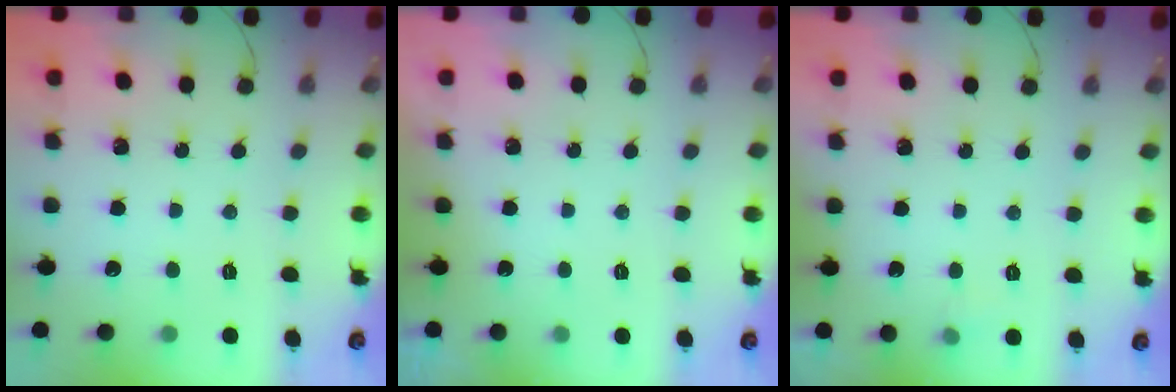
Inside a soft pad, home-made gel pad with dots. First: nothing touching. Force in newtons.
{"total": 0.0}
{"total": 2.9, "press": 2.8, "slide": 0.9}